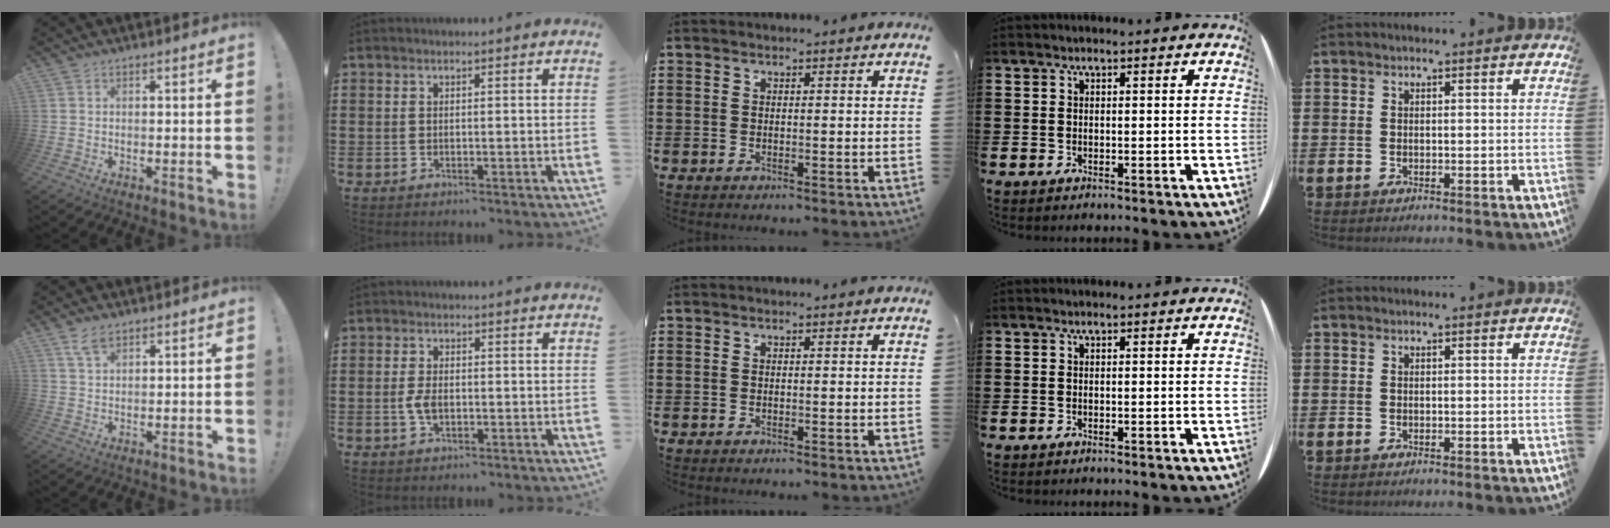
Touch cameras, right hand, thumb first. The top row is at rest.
{"thumb": {"total": 4.4, "force": [2.9, 2.1, 2.6], "torque": [-0.043, -0.012, 0.053]}, "index": {"total": 3.1, "force": [-0.4, 1.6, 2.6], "torque": [-0.065, -0.006, -0.010]}}